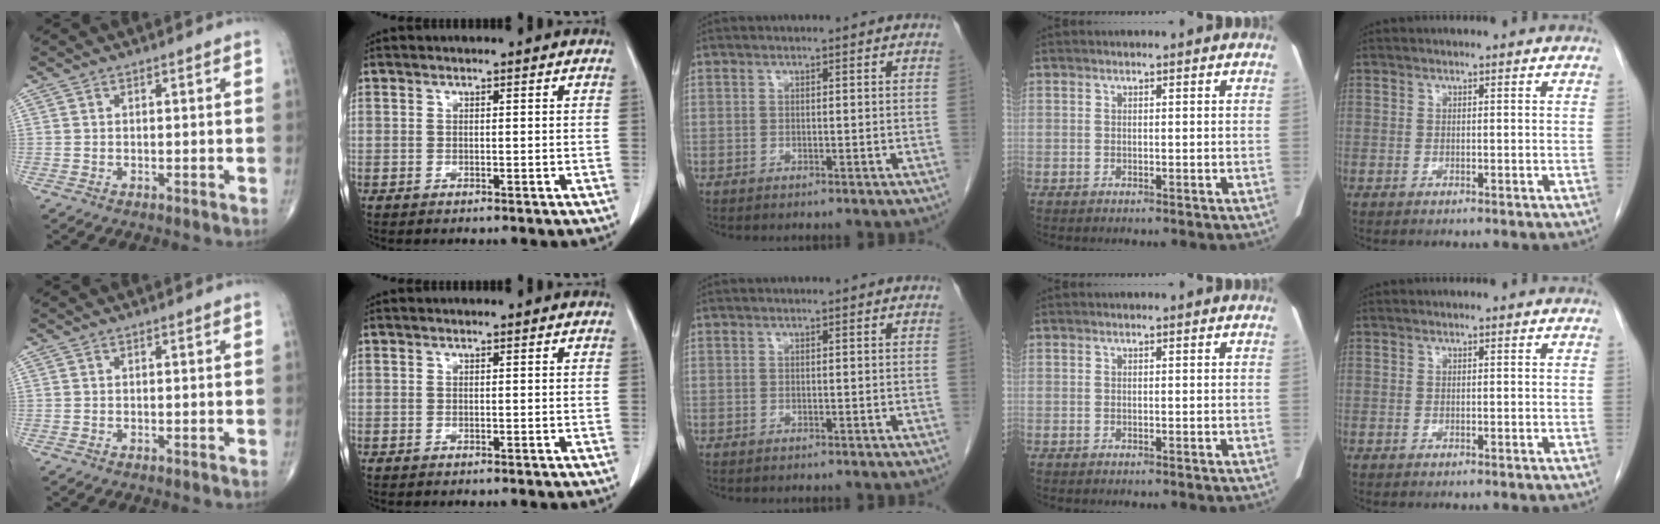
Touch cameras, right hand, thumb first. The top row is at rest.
{}